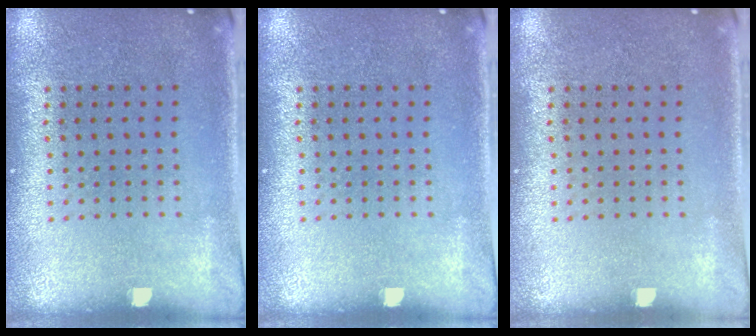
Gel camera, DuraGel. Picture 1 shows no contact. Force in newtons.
{"total": 0.0}
{"total": 0.0}